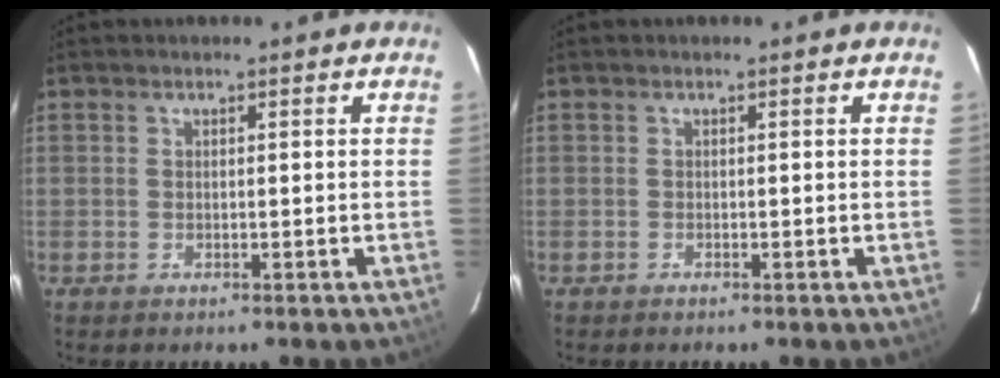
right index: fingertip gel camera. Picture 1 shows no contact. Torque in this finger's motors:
{"motor_torque": [-0.03, -0.05, -0.03, -0.04]}